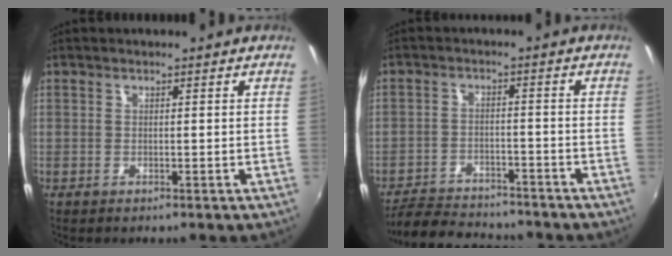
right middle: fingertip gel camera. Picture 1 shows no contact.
{"total": 11.4, "force": [-10.3, 3.1, 3.6], "torque": [-0.100, -0.005, -0.159]}